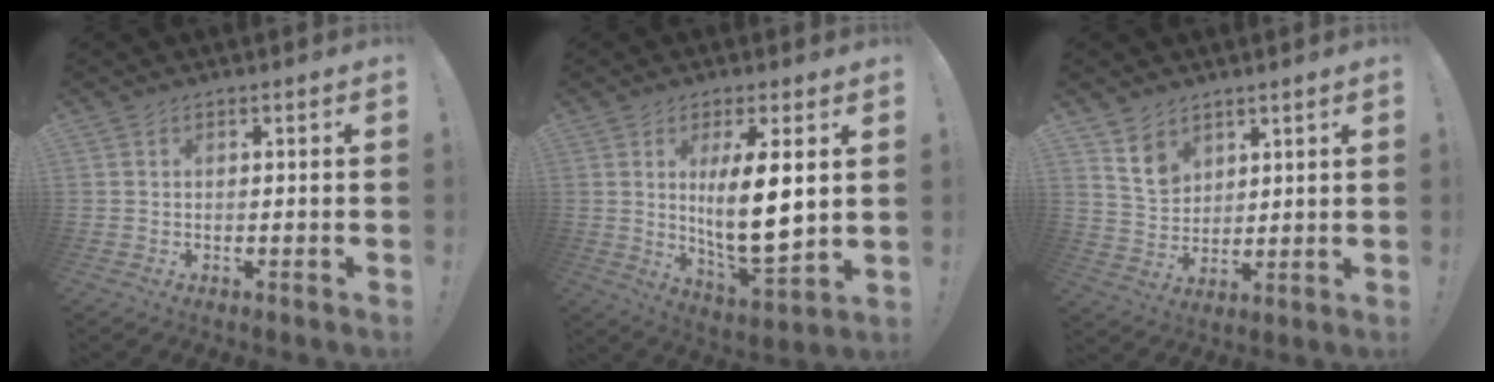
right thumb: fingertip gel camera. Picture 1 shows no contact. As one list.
[{"total": 13.3, "force": [3.0, 3.7, 12.4], "torque": [-0.210, -0.031, 0.040]}, {"total": 8.6, "force": [5.8, 5.9, 2.5], "torque": [-0.038, -0.034, 0.114]}]